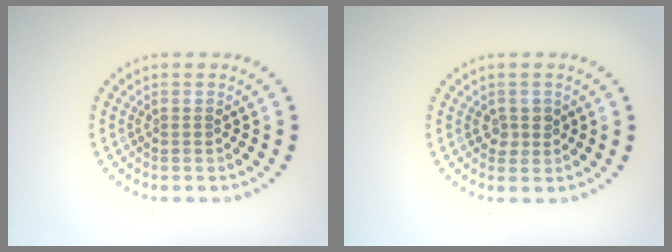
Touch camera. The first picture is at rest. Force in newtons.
{"total": 1.5, "press": 1.3, "slide": 0.6}